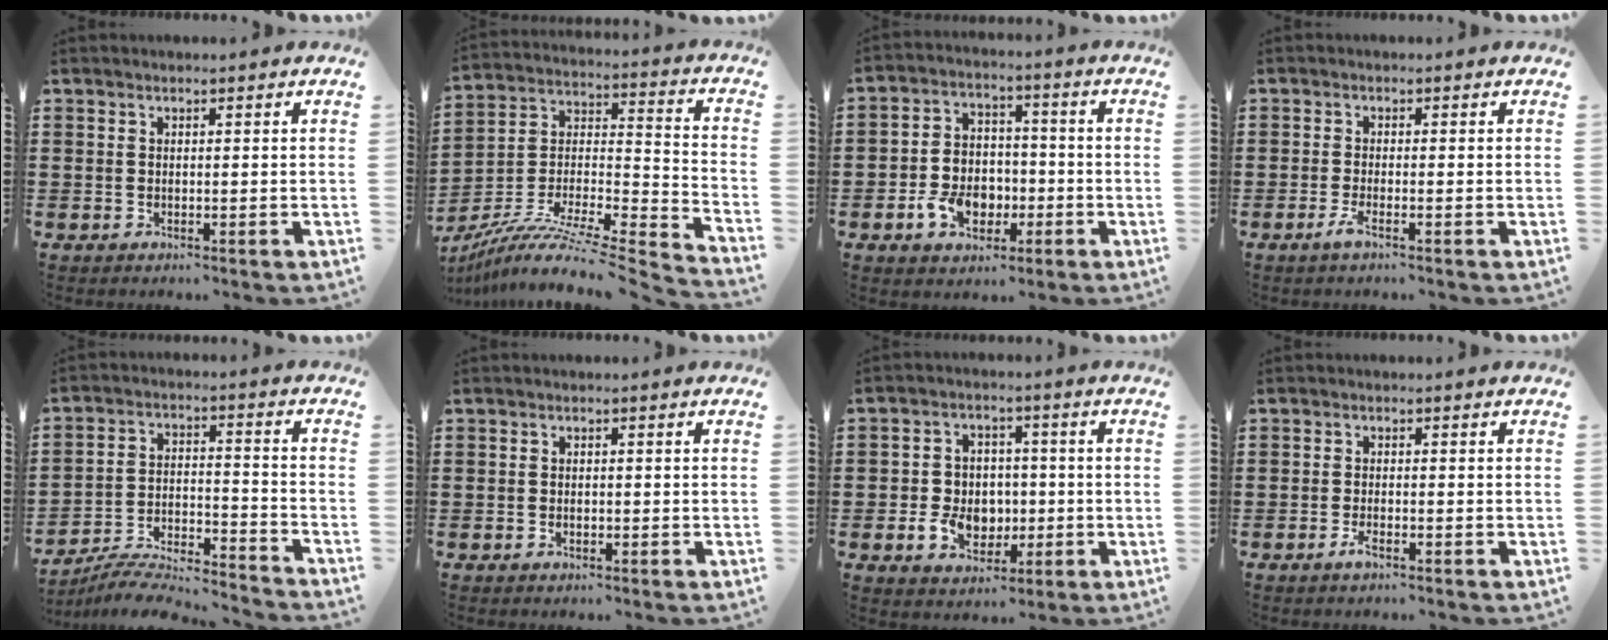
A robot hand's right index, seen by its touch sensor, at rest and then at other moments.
{"total": 7.8, "force": [-6.1, 1.1, 4.7], "torque": [-0.093, -0.011, -0.125]}
{"total": 7.4, "force": [-2.7, 5.6, 4.1], "torque": [-0.096, 0.015, -0.050]}
{"total": 2.2, "force": [-1.2, 0.1, 1.8], "torque": [-0.052, -0.012, -0.028]}
{"total": 6.6, "force": [-6.3, 0.5, 1.7], "torque": [-0.034, 0.002, -0.127]}
{"total": 0.9, "force": [-0.3, 0.6, 0.5], "torque": [-0.012, 0.001, -0.006]}
{"total": 7.3, "force": [-1.4, 5.9, 4.1], "torque": [-0.091, 0.016, -0.022]}
{"total": 1.9, "force": [-1.1, 0.4, 1.5], "torque": [-0.042, -0.008, -0.024]}